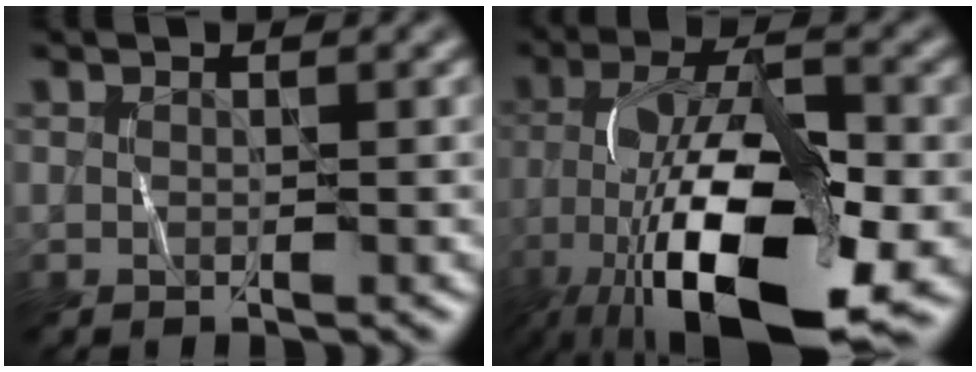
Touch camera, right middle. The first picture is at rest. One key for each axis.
{"total": 17.0, "fx": -7.0, "fy": 6.7, "fz": 13.9, "tx": -0.243, "ty": -0.006, "tz": -0.126}